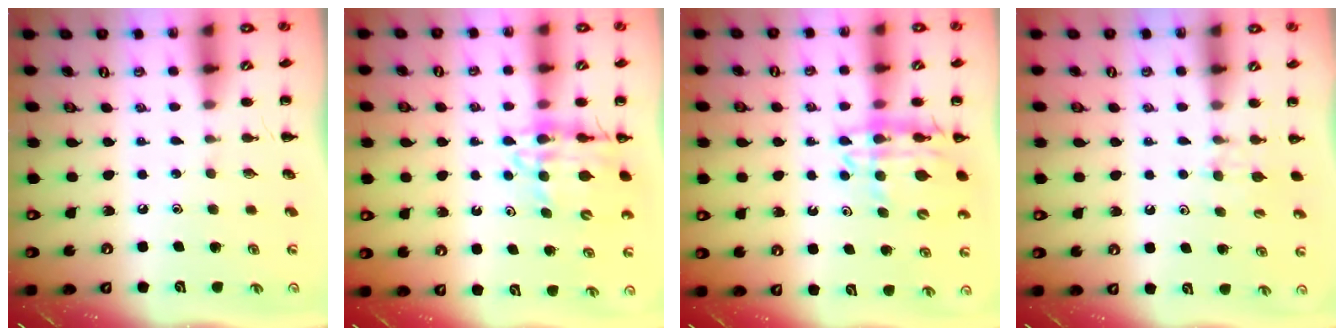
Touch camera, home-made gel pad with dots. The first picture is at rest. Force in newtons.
{"total": 11.6, "press": 11.1, "slide": 3.3}
{"total": 12.6, "press": 12.2, "slide": 3.2}
{"total": 4.6, "press": 4.3, "slide": 1.5}